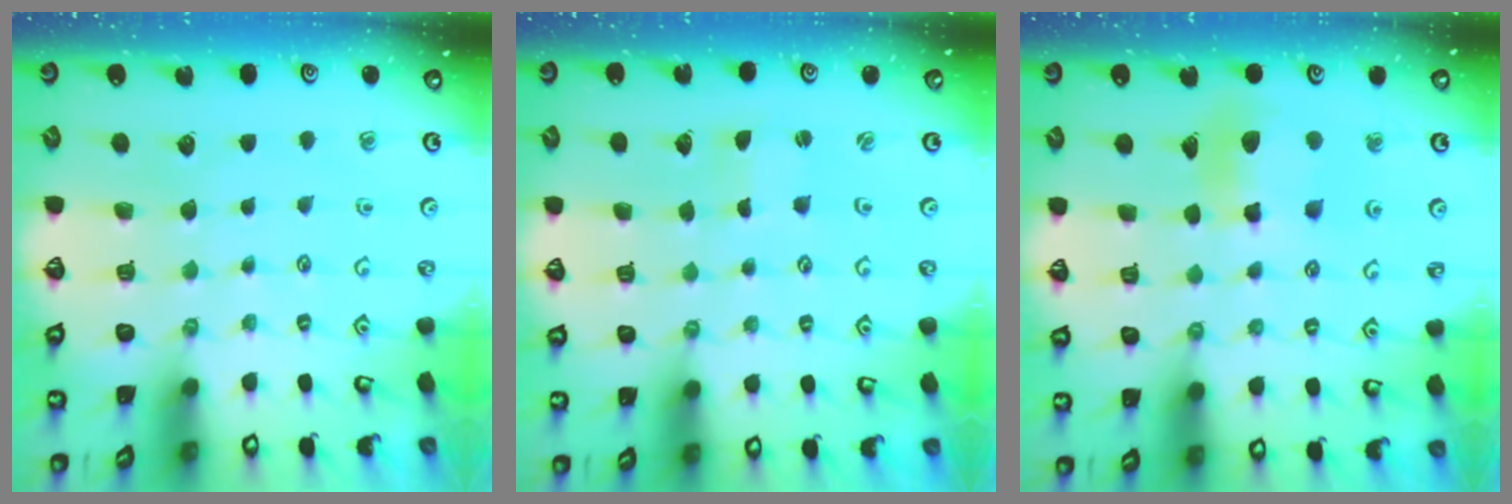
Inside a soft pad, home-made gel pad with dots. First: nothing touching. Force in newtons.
{"total": 0.0}
{"total": 8.9, "press": 8.9, "slide": 1.1}